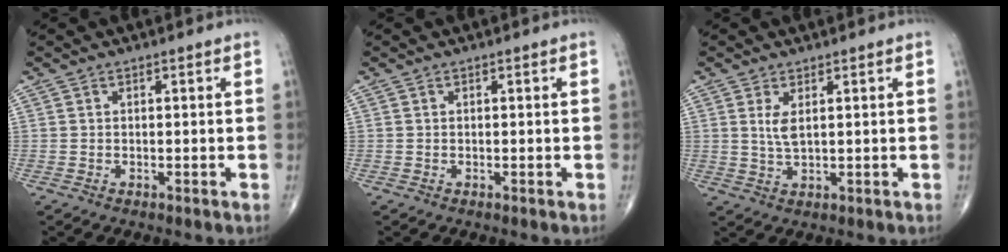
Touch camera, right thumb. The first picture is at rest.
{"total": 0.0}
{"total": 3.1, "force": [1.0, 1.1, 2.7], "torque": [-0.055, -0.009, 0.026]}